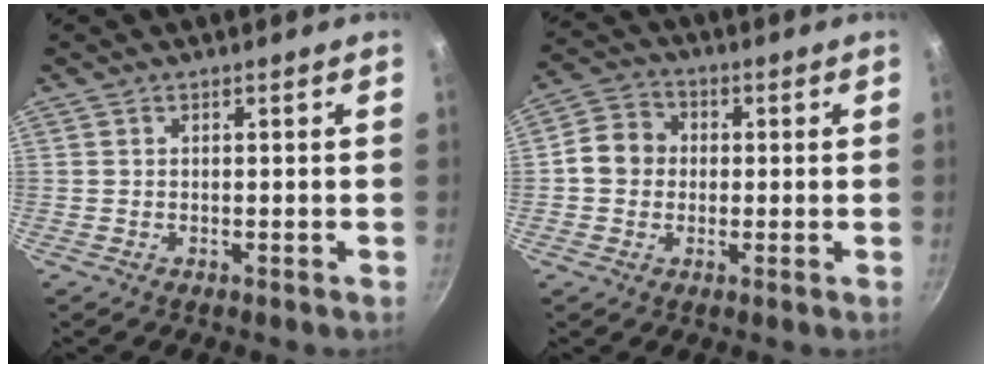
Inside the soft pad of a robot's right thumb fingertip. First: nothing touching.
{"total": 7.1, "force": [0.0, 6.3, 3.3], "torque": [-0.030, 0.014, -0.018]}